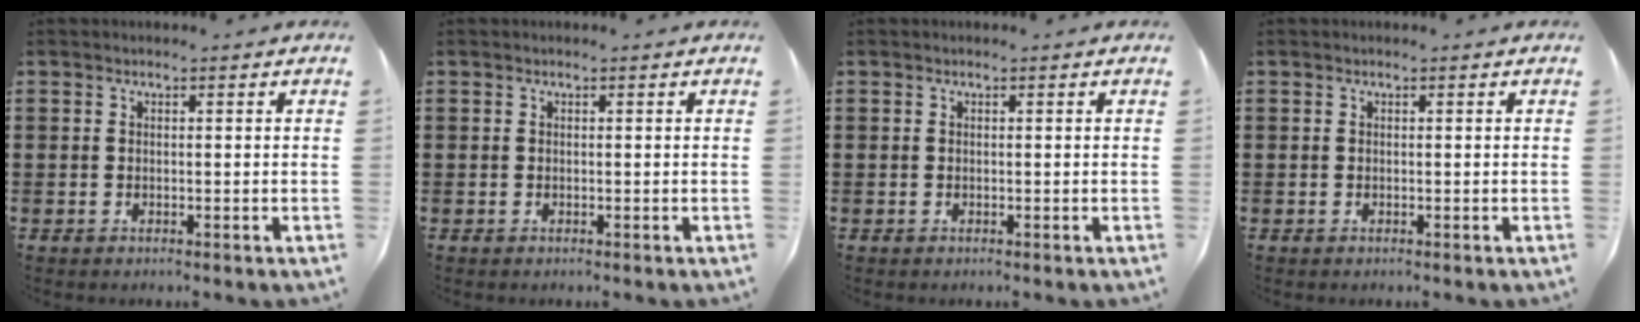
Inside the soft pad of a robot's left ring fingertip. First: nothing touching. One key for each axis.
{"total": 0.0}
{"total": 0.0}
{"total": 0.0}